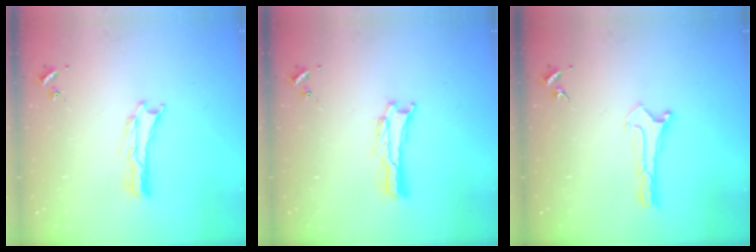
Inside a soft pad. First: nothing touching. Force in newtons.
{"total": 0.8, "press": 0.8, "slide": 0.2}
{"total": 0.0}